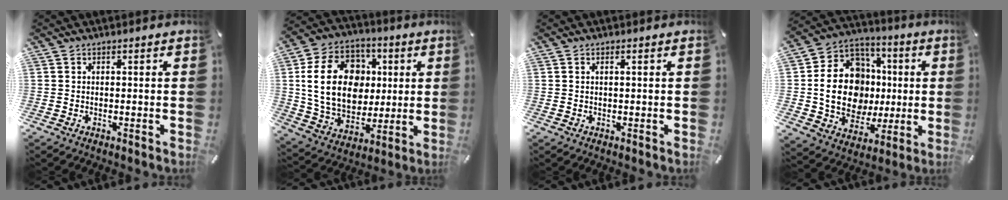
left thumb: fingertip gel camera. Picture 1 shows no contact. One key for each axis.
{"total": 20.6, "fx": 3.0, "fy": 16.1, "fz": 12.5, "tx": -0.235, "ty": 0.008, "tz": 0.060}
{"total": 1.0, "fx": 0.3, "fy": 0.1, "fz": 0.9, "tx": -0.018, "ty": -0.002, "tz": 0.005}
{"total": 18.7, "fx": 0.1, "fy": 15.4, "fz": 10.5, "tx": -0.200, "ty": 0.003, "tz": 0.010}